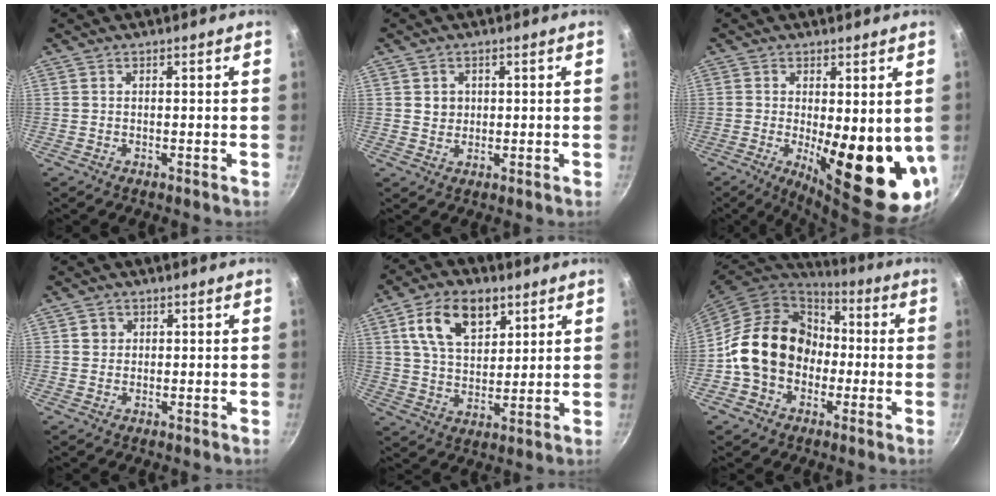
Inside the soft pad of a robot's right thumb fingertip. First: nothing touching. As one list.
[{"total": 2.6, "force": [0.5, 2.4, 0.8], "torque": [-0.001, 0.003, 0.010]}, {"total": 16.8, "force": [-1.5, 5.7, 15.7], "torque": [-0.190, -0.035, -0.008]}, {"total": 2.2, "force": [0.5, 2.0, 0.5], "torque": [0.001, 0.004, 0.006]}, {"total": 13.6, "force": [6.1, 8.2, 8.9], "torque": [-0.125, -0.016, 0.106]}, {"total": 18.1, "force": [-1.4, 14.9, 10.2], "torque": [-0.147, 0.049, -0.030]}]